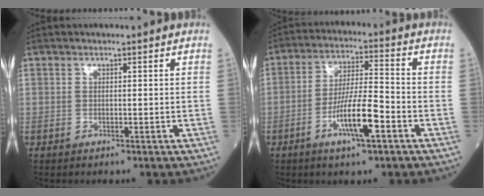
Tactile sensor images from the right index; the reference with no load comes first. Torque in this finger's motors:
{"motor_torque": [1.41, -0.60, 0.67, 0.18]}